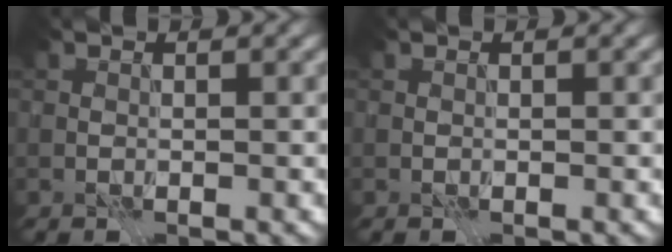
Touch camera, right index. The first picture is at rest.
{"total": 0.0}